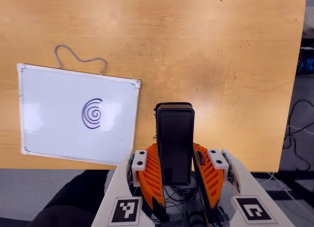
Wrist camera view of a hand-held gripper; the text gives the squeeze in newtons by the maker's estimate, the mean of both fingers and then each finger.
{"total": 5.1, "left": 3.6, "right": 6.7}